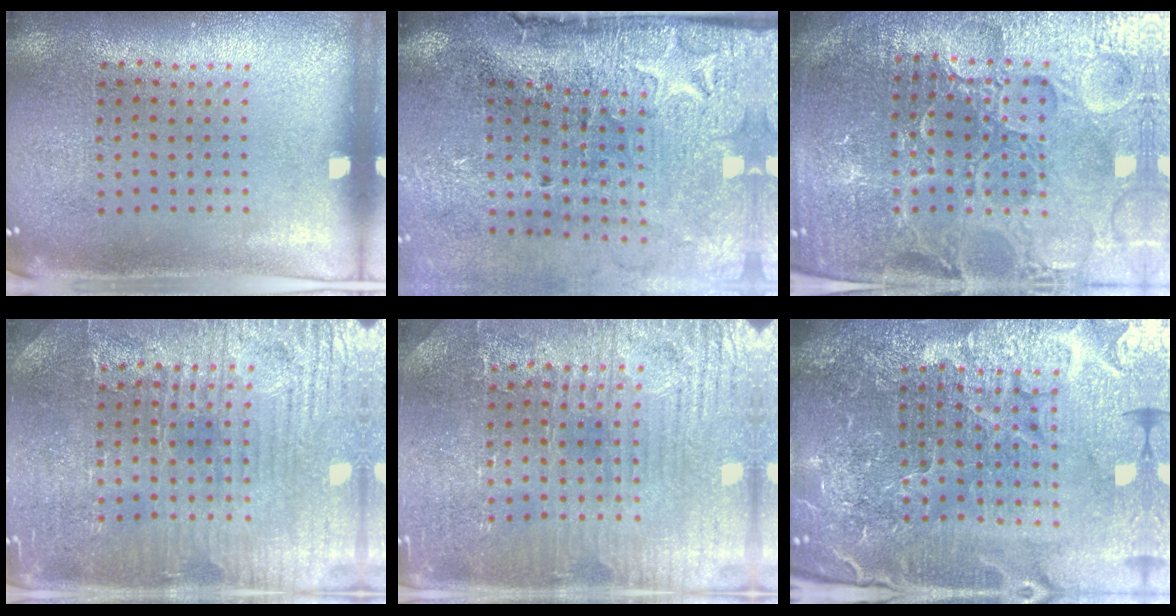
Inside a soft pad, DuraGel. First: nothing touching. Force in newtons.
{"total": 4.9, "press": 3.8, "slide": 3.1}
{"total": 5.6, "press": 5.1, "slide": 2.3}
{"total": 4.2, "press": 4.1, "slide": 0.9}
{"total": 3.9, "press": 3.8, "slide": 0.8}
{"total": 6.7, "press": 5.9, "slide": 3.1}